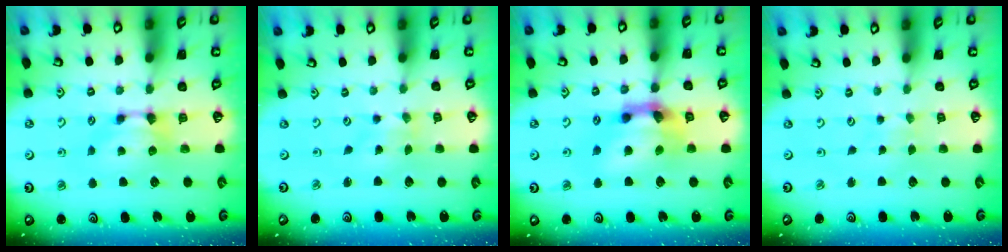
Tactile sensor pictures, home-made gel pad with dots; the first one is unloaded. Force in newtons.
{"total": 3.8, "press": 3.7, "slide": 0.8}
{"total": 6.4, "press": 5.9, "slide": 2.4}
{"total": 4.8, "press": 4.8, "slide": 0.1}